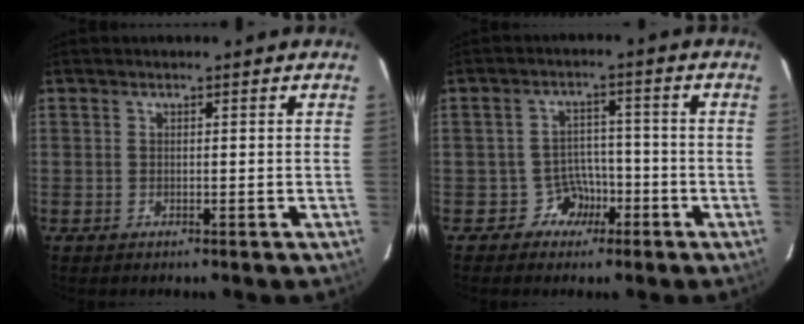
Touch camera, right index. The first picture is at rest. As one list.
[{"total": 4.7, "force": [-2.8, 3.8, 0.3], "torque": [-0.008, 0.024, -0.044]}]